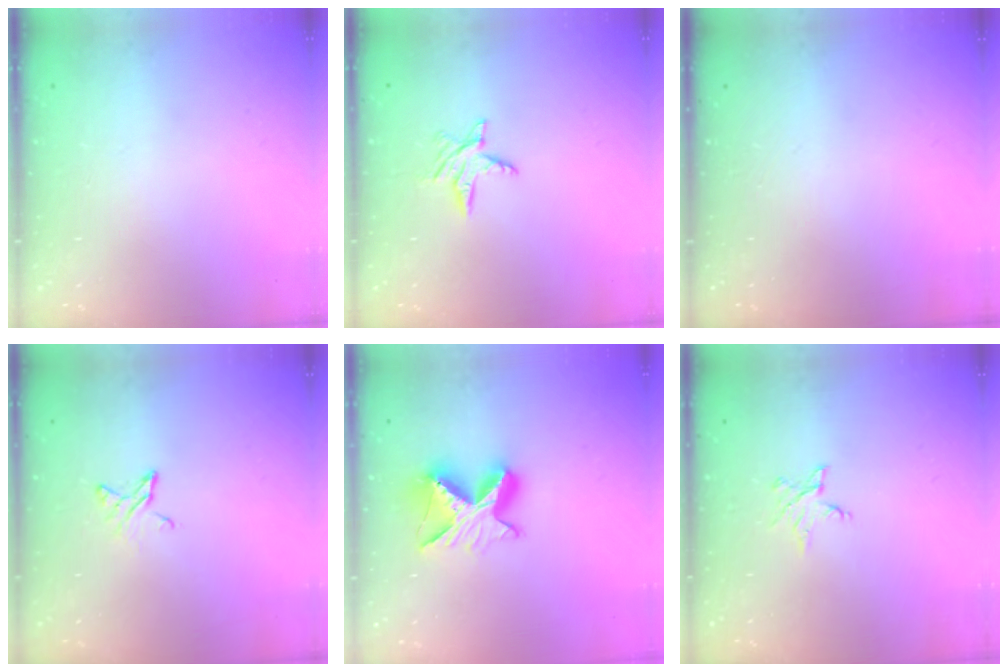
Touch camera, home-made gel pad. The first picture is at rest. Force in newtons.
{"total": 5.8, "press": 5.7, "slide": 0.6}
{"total": 0.0}
{"total": 4.2, "press": 4.2, "slide": 0.4}
{"total": 9.7, "press": 9.7, "slide": 0.8}
{"total": 3.8, "press": 3.8, "slide": 0.5}